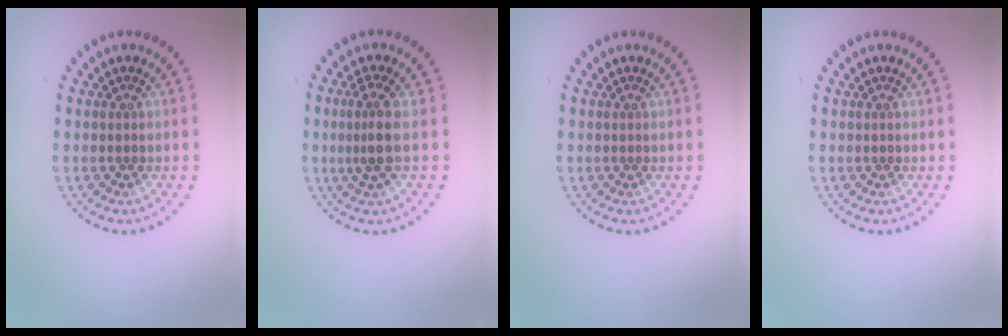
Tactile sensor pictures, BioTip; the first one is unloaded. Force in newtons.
{"total": 2.6, "press": 1.9, "slide": 1.7}
{"total": 0.0}
{"total": 0.0}